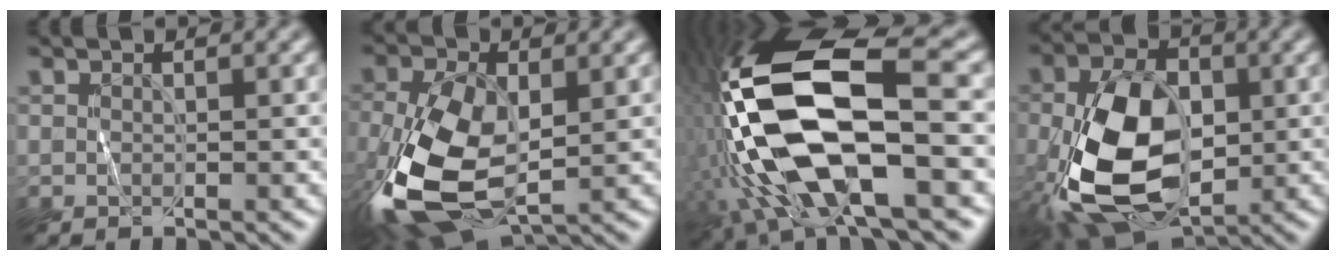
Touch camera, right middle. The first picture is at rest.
{"total": 11.9, "force": [-2.8, 6.3, 9.7], "torque": [-0.236, -0.019, -0.052]}
{"total": 16.7, "force": [-2.2, 6.7, 15.1], "torque": [-0.324, 0.009, -0.039]}
{"total": 13.2, "force": [-2.5, 8.0, 10.2], "torque": [-0.224, -0.013, -0.048]}